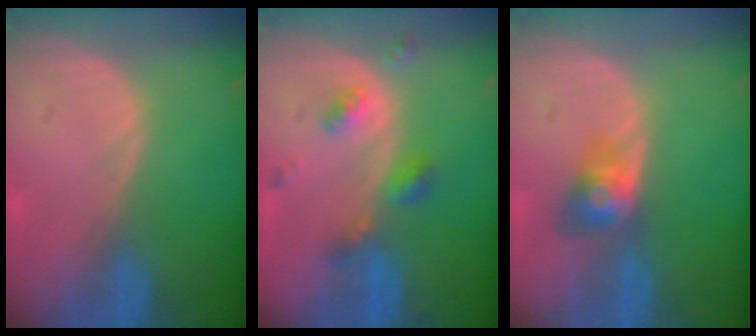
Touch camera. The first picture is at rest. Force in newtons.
{"total": 5.0, "press": 4.4, "slide": 2.3}
{"total": 3.7, "press": 3.7, "slide": 0.2}